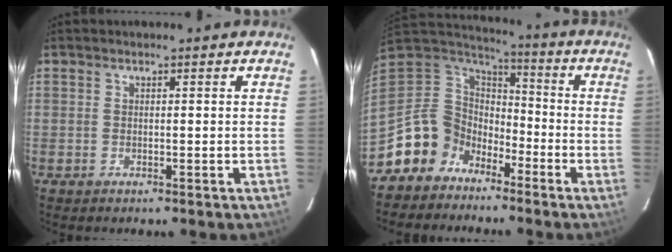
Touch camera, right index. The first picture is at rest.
{"total": 11.7, "force": [-7.8, 8.6, 1.5], "torque": [-0.061, 0.036, -0.148]}